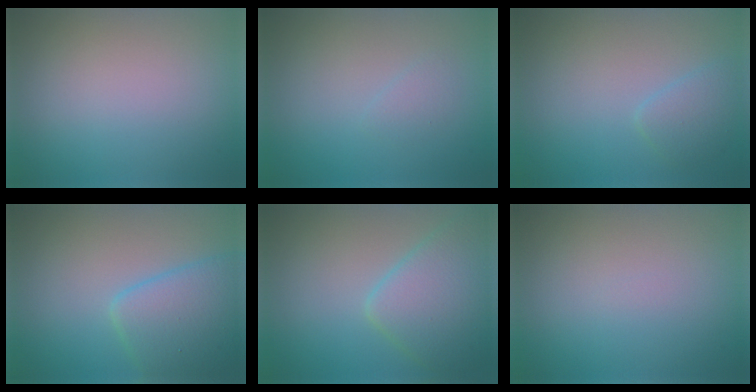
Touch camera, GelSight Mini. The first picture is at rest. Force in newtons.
{"total": 0.9, "press": 0.9, "slide": 0.0}
{"total": 1.8, "press": 1.8, "slide": 0.1}
{"total": 5.1, "press": 5.1, "slide": 0.2}
{"total": 5.6, "press": 5.6, "slide": 0.2}
{"total": 0.0}